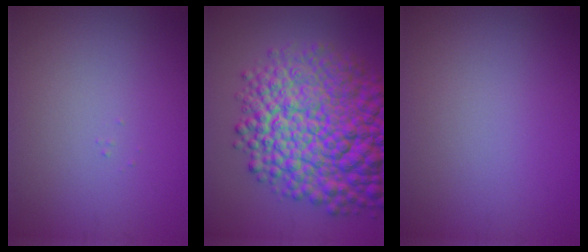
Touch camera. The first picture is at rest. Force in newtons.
{"total": 14.3, "press": 14.3, "slide": 0.5}
{"total": 0.0}